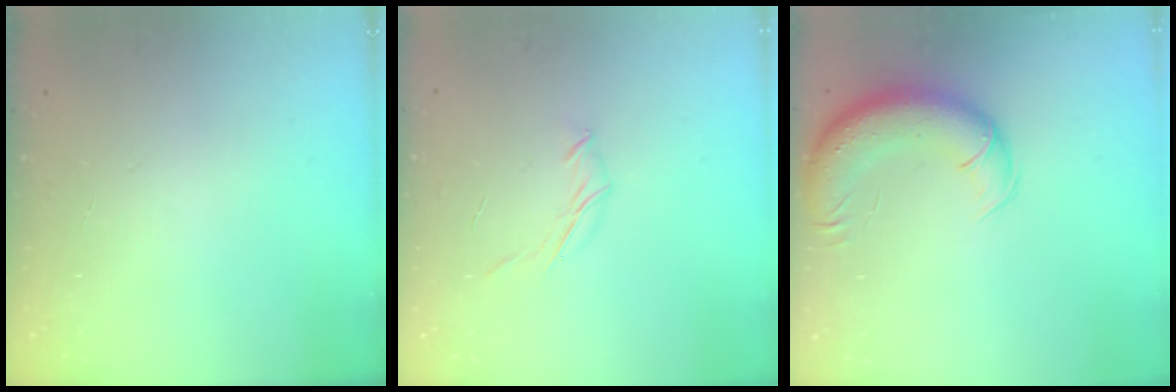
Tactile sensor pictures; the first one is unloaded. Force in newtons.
{"total": 4.7, "press": 4.6, "slide": 0.9}
{"total": 13.8, "press": 13.2, "slide": 4.1}